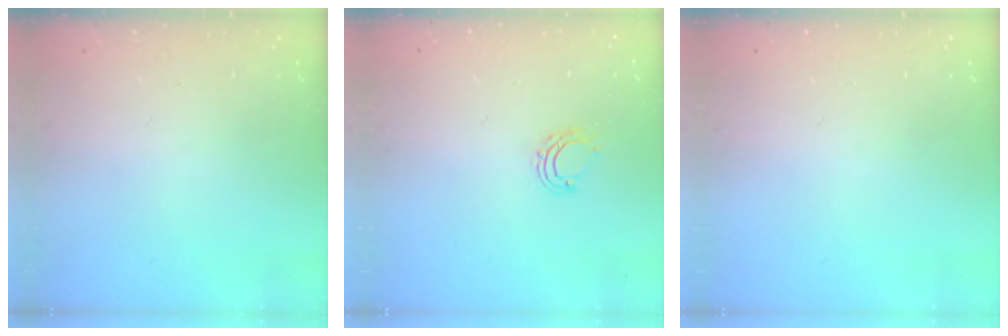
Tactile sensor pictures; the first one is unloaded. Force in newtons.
{"total": 5.2, "press": 5.1, "slide": 0.7}
{"total": 0.0}